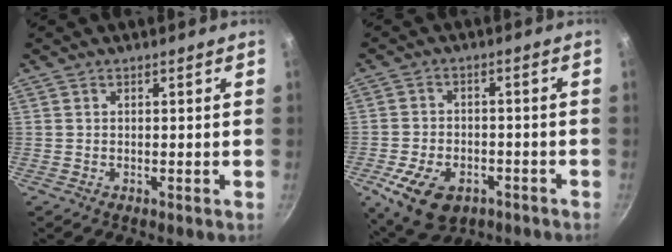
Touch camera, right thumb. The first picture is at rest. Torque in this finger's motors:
{"motor_torque": [-0.07, 0.18, 0.88, -0.54, 0.07]}